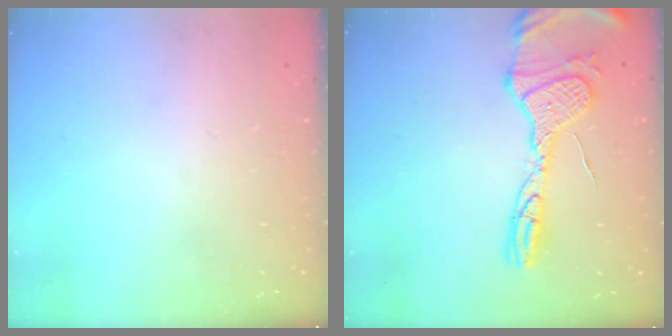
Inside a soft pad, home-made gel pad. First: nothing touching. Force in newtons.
{"total": 17.0, "press": 17.0, "slide": 1.6}